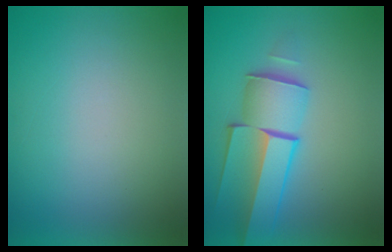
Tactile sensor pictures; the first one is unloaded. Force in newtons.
{"total": 6.2}